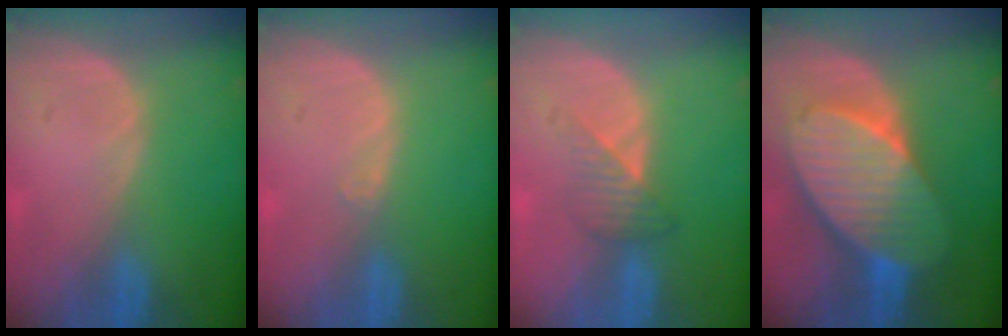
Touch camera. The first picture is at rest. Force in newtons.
{"total": 0.6, "press": 0.5, "slide": 0.4}
{"total": 3.4, "press": 3.1, "slide": 1.4}
{"total": 10.9, "press": 10.9, "slide": 0.8}